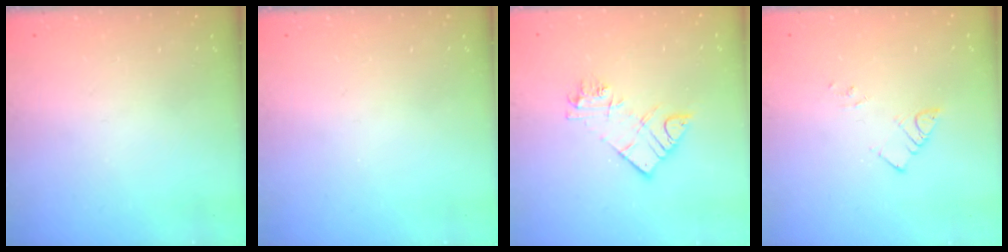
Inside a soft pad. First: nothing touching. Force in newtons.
{"total": 0.0}
{"total": 10.0, "press": 9.9, "slide": 0.9}
{"total": 3.2, "press": 3.2, "slide": 0.4}